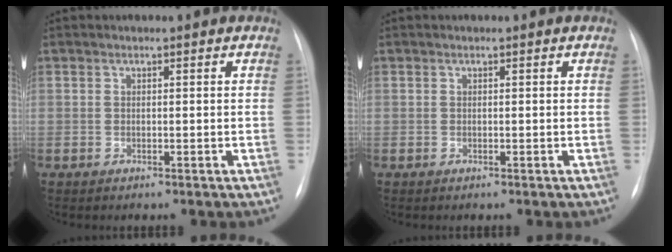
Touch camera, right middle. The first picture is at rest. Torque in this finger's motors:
{"motor_torque": [0.00, 0.00, 0.01, 0.00]}